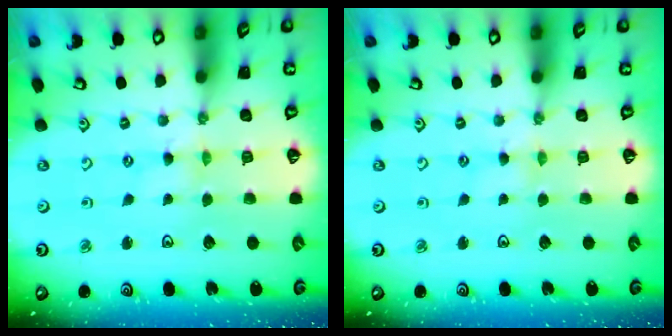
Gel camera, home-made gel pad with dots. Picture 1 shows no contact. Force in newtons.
{"total": 2.1, "press": 2.1, "slide": 0.4}